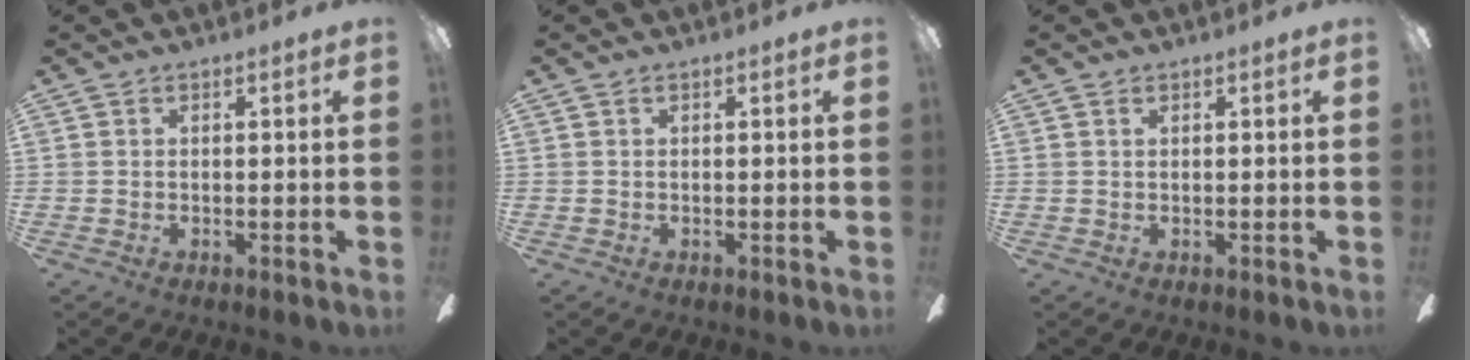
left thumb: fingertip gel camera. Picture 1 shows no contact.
{"total": 0.0}
{"total": 0.6, "force": [0.3, 0.3, 0.3], "torque": [-0.008, 0.003, 0.006]}